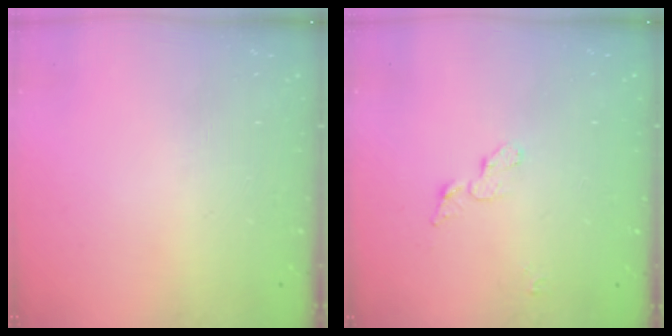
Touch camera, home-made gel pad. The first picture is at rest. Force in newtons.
{"total": 4.8, "press": 4.7, "slide": 0.4}